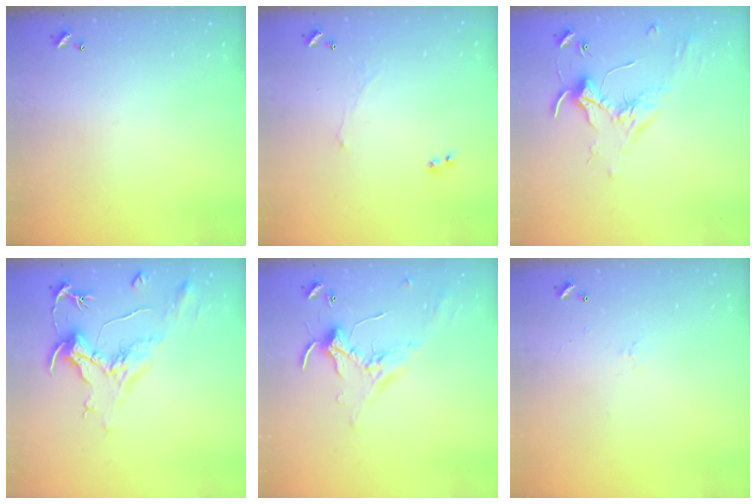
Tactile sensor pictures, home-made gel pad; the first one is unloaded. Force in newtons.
{"total": 1.1, "press": 0.7, "slide": 0.9}
{"total": 1.7, "press": 1.6, "slide": 0.4}
{"total": 2.3, "press": 1.8, "slide": 1.3}
{"total": 0.8, "press": 0.7, "slide": 0.4}
{"total": 0.7, "press": 0.2, "slide": 0.6}